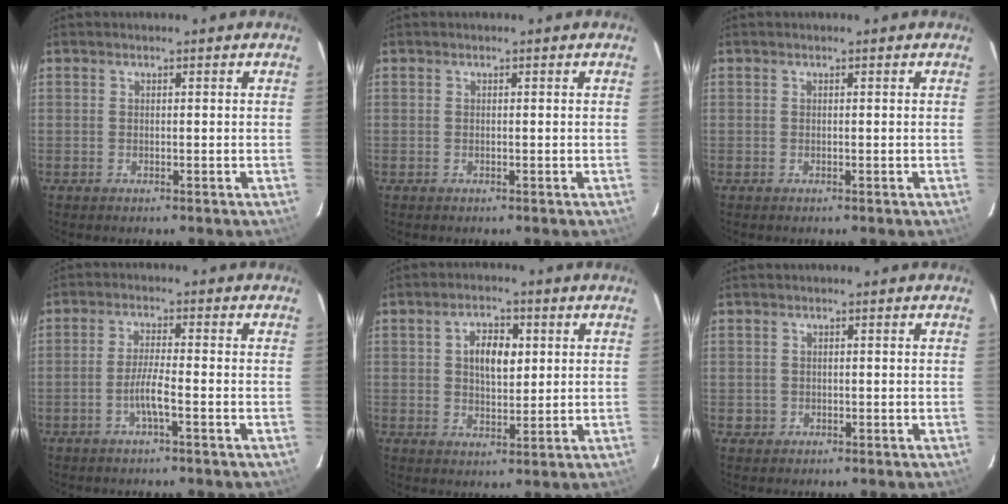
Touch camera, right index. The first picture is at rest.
{"total": 0.0}
{"total": 0.0}
{"total": 3.9, "force": [-1.9, -0.3, 3.3], "torque": [-0.069, -0.002, -0.037]}
{"total": 6.4, "force": [1.6, 3.6, 5.1], "torque": [-0.087, 0.013, 0.031]}
{"total": 1.6, "force": [-0.2, 1.5, 0.1], "torque": [0.002, 0.004, 0.000]}